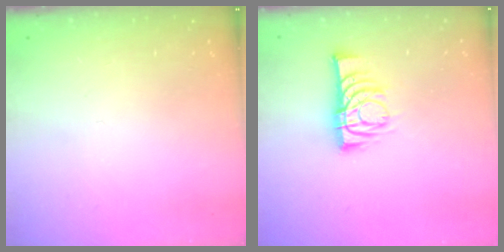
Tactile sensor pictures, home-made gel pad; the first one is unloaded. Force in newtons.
{"total": 10.2, "press": 10.1, "slide": 0.8}